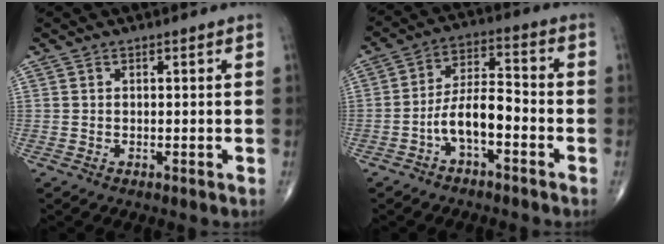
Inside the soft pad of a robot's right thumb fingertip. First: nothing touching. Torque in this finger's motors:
{"motor_torque": [0.25, 0.01, 0.91, -0.29, 0.06]}